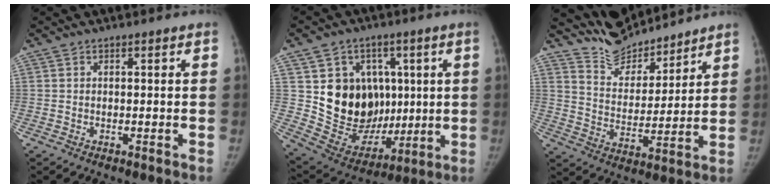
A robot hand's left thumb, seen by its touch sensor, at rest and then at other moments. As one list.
[{"total": 18.3, "force": [2.7, 15.0, 10.1], "torque": [-0.110, -0.008, 0.080]}, {"total": 11.4, "force": [10.8, 3.3, 1.1], "torque": [0.007, -0.073, 0.207]}]